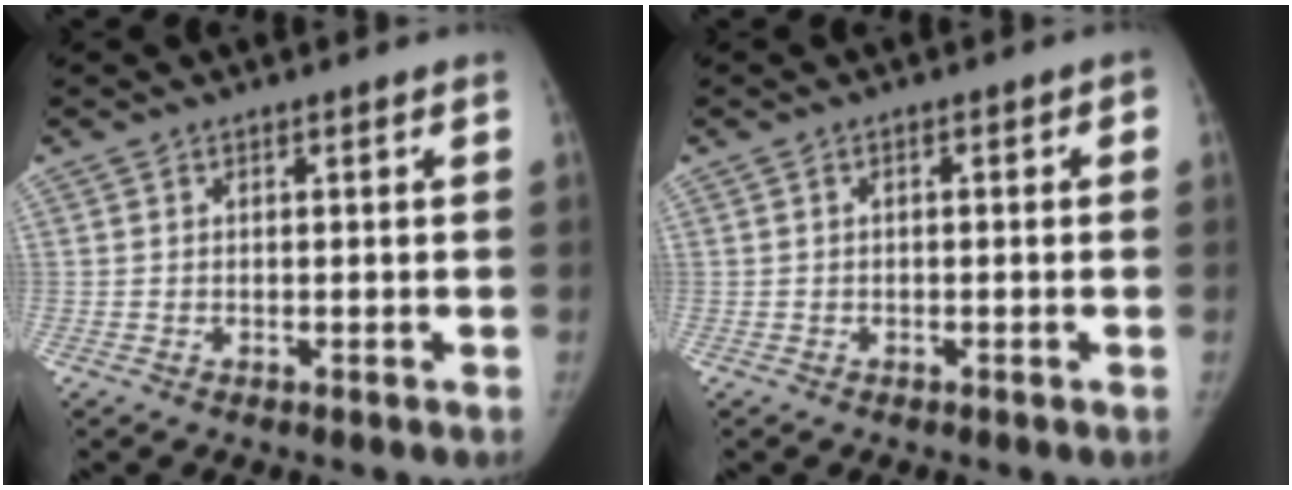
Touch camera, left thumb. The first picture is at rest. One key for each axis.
{"total": 1.3, "fx": -0.1, "fy": 0.8, "fz": 1.1, "tx": -0.006, "ty": 0.010, "tz": -0.006}